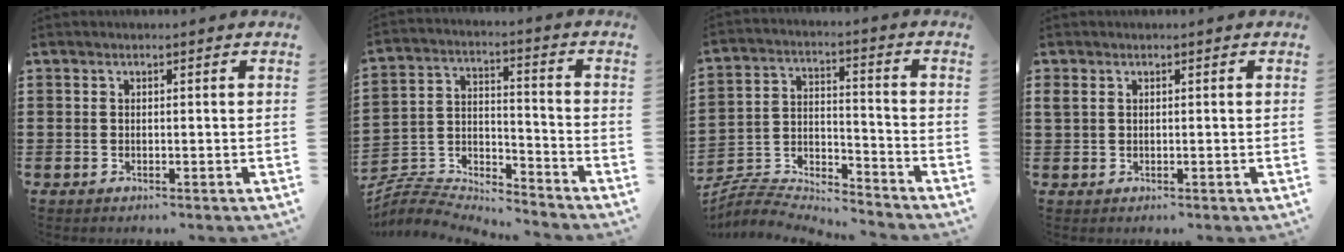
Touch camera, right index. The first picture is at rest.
{"total": 5.6, "force": [-5.5, 1.1, 0.7], "torque": [-0.032, -0.004, -0.115]}
{"total": 5.2, "force": [-5.1, 0.9, 0.8], "torque": [-0.028, -0.005, -0.106]}
{"total": 1.2, "force": [0.5, 0.9, 0.7], "torque": [-0.017, 0.005, 0.009]}